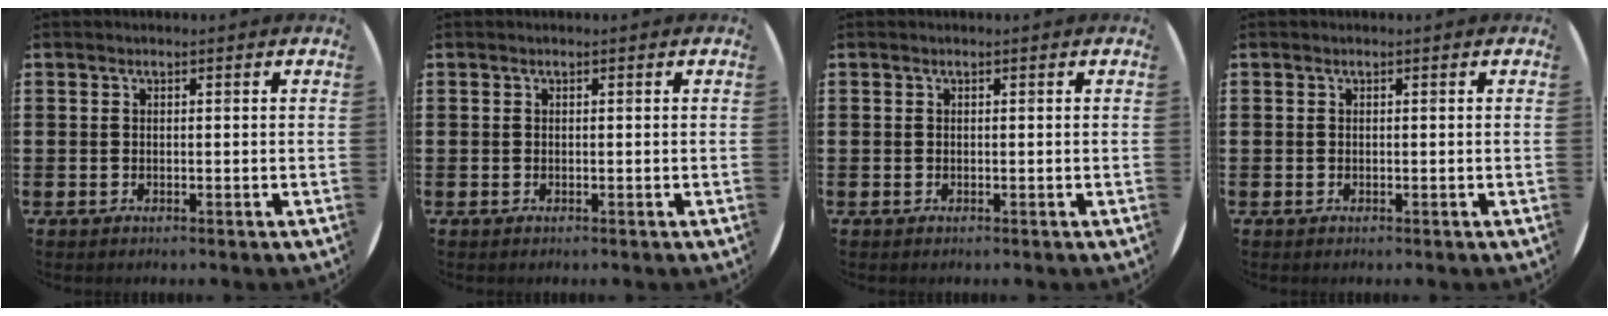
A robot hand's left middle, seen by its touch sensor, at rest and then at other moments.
{"total": 0.0}
{"total": 0.0}
{"total": 0.0}